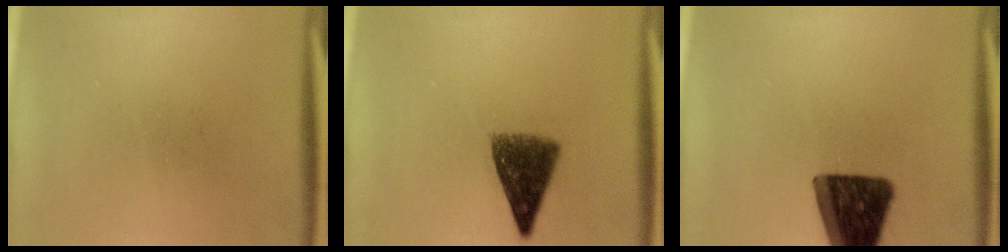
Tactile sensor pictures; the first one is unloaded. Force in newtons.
{"total": 8.0}
{"total": 14.1}